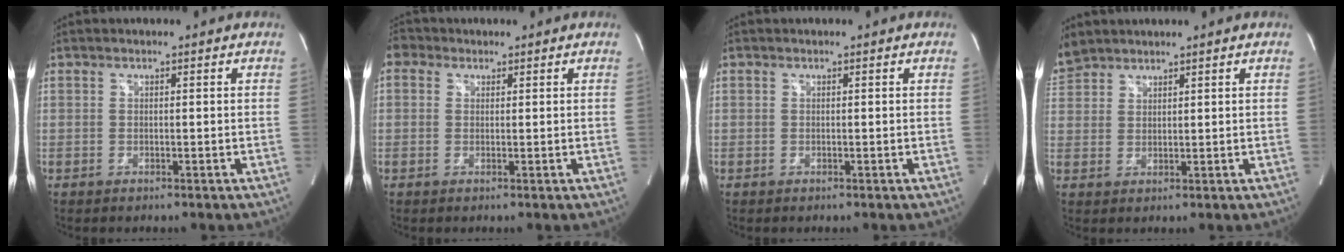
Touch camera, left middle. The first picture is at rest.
{"total": 2.7, "force": [1.2, 2.3, 0.8], "torque": [-0.018, 0.016, 0.018]}
{"total": 0.0}
{"total": 4.6, "force": [4.2, 1.6, 0.6], "torque": [-0.023, 0.019, 0.090]}